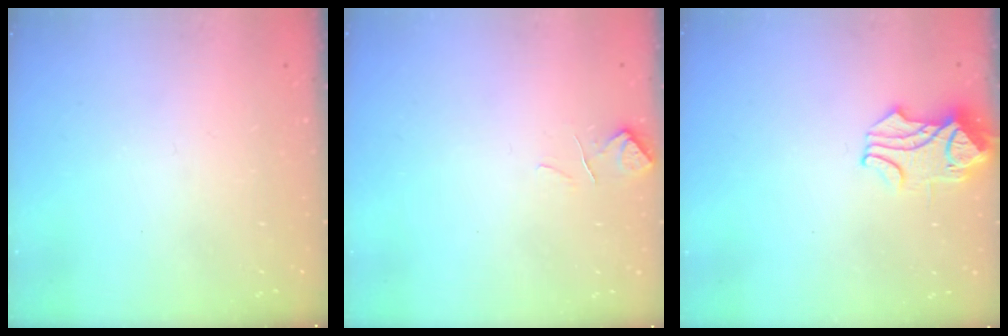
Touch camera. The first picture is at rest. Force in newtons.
{"total": 0.8, "press": 0.3, "slide": 0.7}
{"total": 1.2, "press": 0.0, "slide": 1.2}